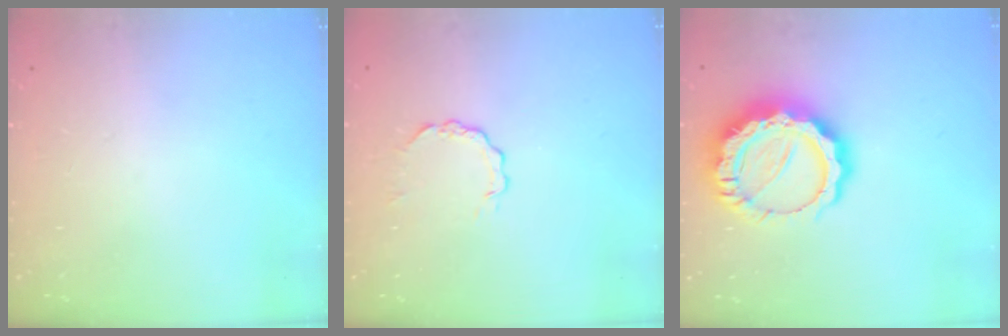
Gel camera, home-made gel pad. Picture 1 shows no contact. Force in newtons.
{"total": 2.7, "press": 2.7, "slide": 0.3}
{"total": 15.7, "press": 15.6, "slide": 1.5}